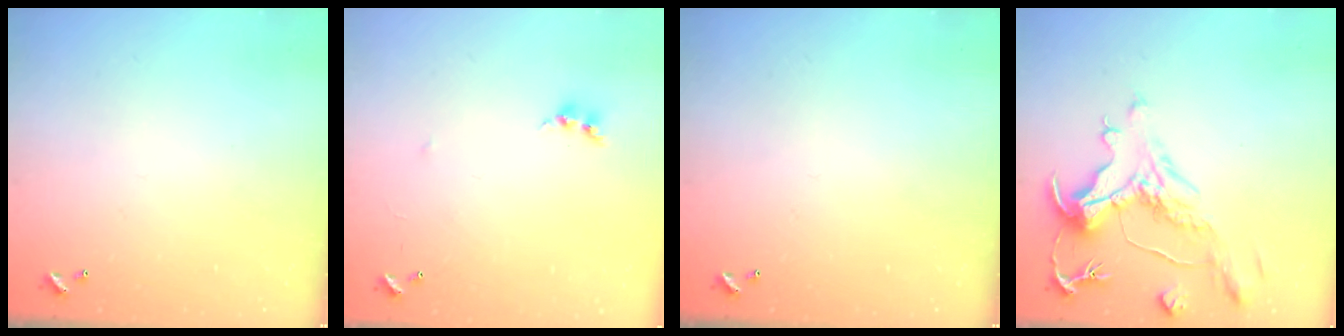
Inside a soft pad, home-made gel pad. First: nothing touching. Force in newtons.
{"total": 5.2, "press": 5.2, "slide": 0.6}
{"total": 0.0}
{"total": 1.9, "press": 0.9, "slide": 1.7}